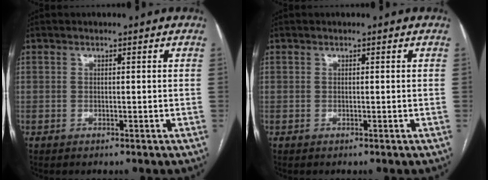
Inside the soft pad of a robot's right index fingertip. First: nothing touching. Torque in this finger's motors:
{"motor_torque": [-0.10, -0.08, 0.00, 0.01]}